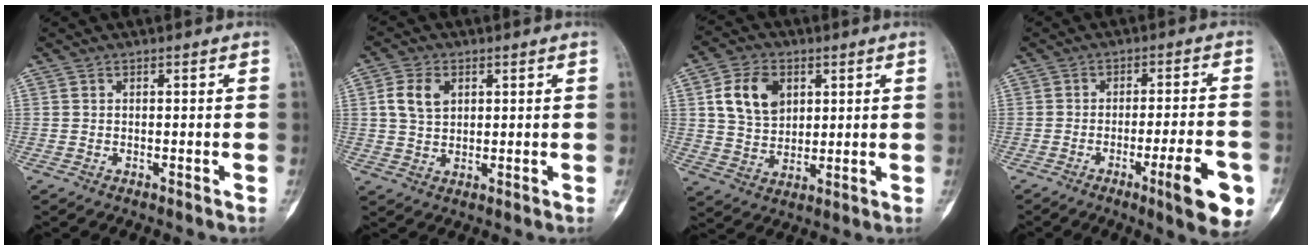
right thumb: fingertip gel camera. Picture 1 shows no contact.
{"total": 5.8, "force": [1.8, 4.0, 3.8], "torque": [-0.067, -0.002, 0.032]}
{"total": 10.2, "force": [3.4, 7.3, 6.3], "torque": [-0.093, -0.009, 0.066]}
{"total": 11.3, "force": [-4.7, 2.0, 10.1], "torque": [-0.128, 0.010, -0.062]}